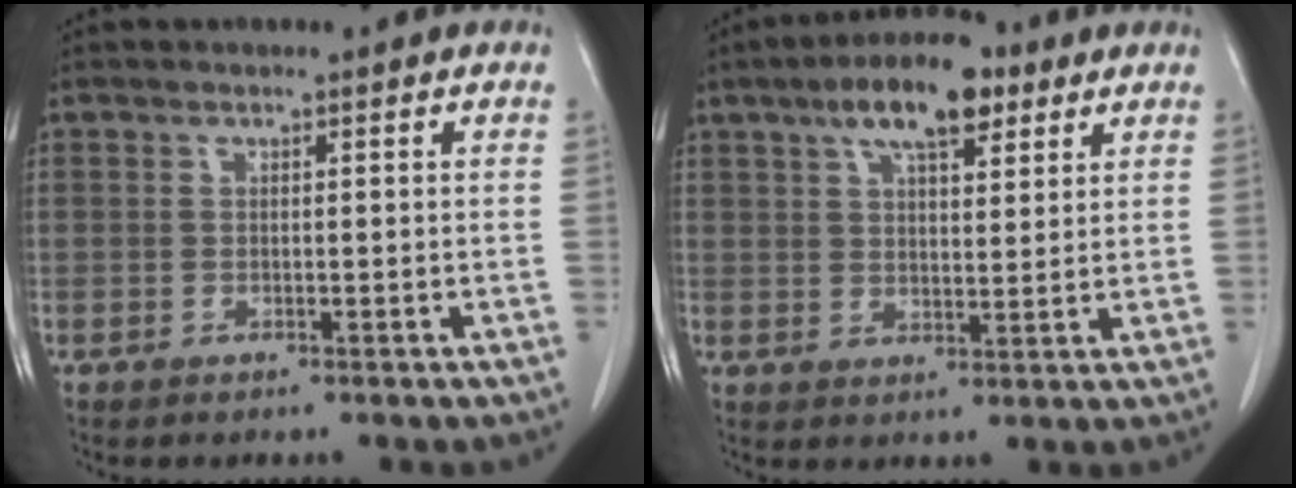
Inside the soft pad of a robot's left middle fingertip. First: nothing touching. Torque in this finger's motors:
{"motor_torque": [1.33, -0.82, 0.13, 0.09]}